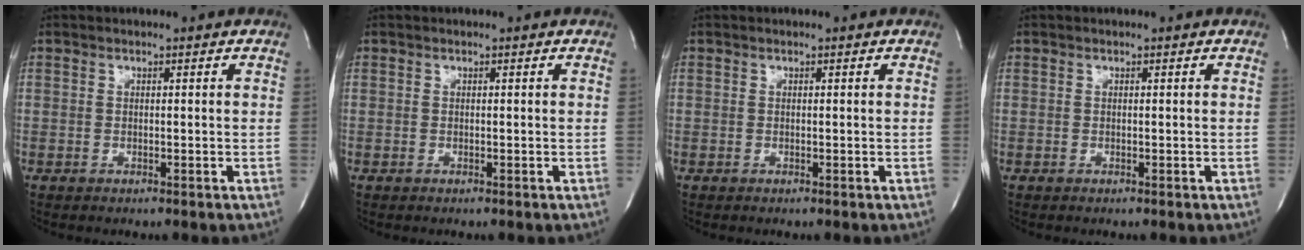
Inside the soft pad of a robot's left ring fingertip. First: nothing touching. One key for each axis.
{"total": 0.0}
{"total": 0.0}
{"total": 0.0}